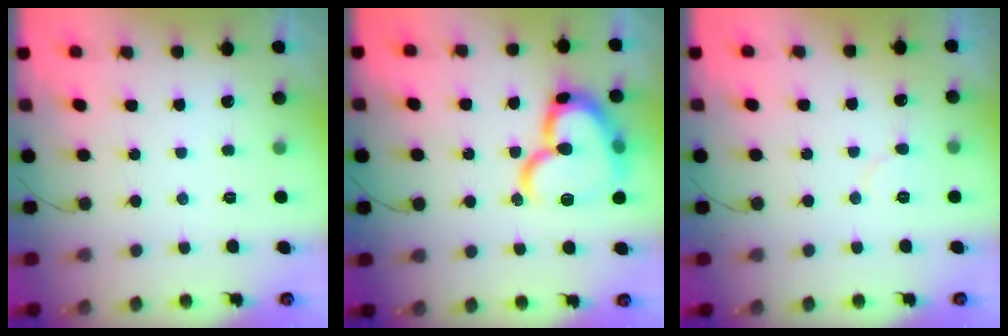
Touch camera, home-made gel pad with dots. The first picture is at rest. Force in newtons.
{"total": 21.0, "press": 20.9, "slide": 2.3}
{"total": 4.4, "press": 4.3, "slide": 0.5}